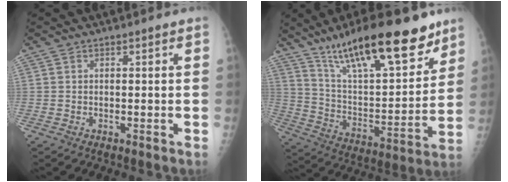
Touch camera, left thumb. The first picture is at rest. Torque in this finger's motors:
{"motor_torque": [0.55, 0.53, 1.46, -1.31, 0.40]}